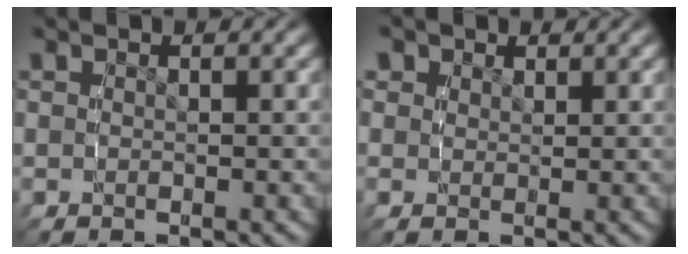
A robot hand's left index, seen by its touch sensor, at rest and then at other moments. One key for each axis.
{"total": 2.0, "fx": 1.2, "fy": 1.5, "fz": 0.6, "tx": -0.012, "ty": -0.007, "tz": 0.028}